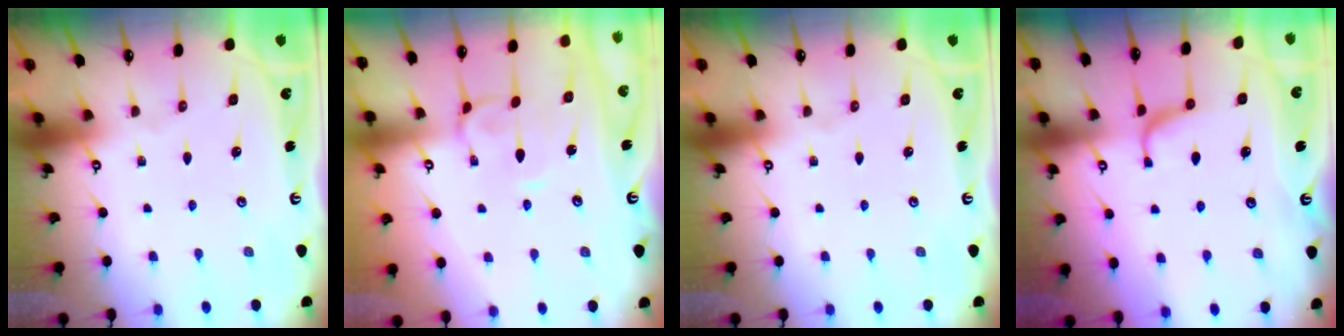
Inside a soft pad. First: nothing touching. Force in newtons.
{"total": 2.3, "press": 2.2, "slide": 0.6}
{"total": 0.0}
{"total": 1.7, "press": 1.6, "slide": 0.5}